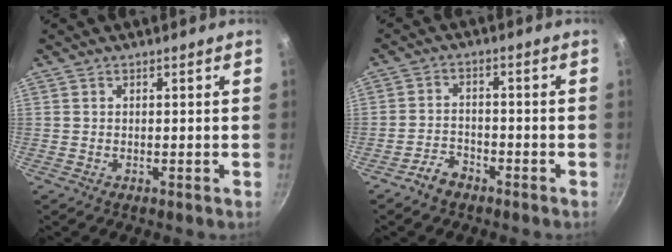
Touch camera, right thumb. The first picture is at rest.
{"total": 4.0, "force": [-3.0, 2.2, 1.5], "torque": [-0.025, 0.033, -0.056]}